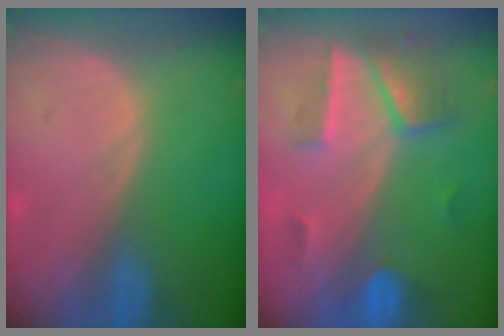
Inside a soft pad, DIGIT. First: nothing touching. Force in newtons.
{"total": 7.2, "press": 6.3, "slide": 3.4}